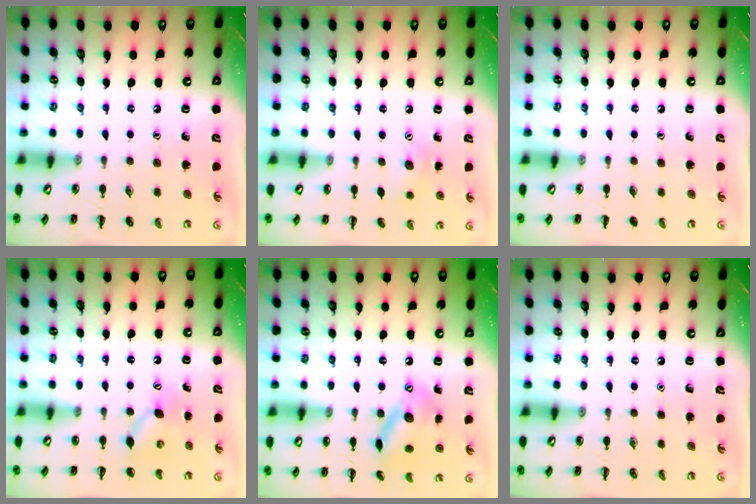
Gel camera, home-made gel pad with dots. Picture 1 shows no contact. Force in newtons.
{"total": 7.6, "press": 7.4, "slide": 1.9}
{"total": 0.0}
{"total": 6.1, "press": 5.9, "slide": 1.4}
{"total": 13.1, "press": 13.1, "slide": 0.6}
{"total": 0.0}